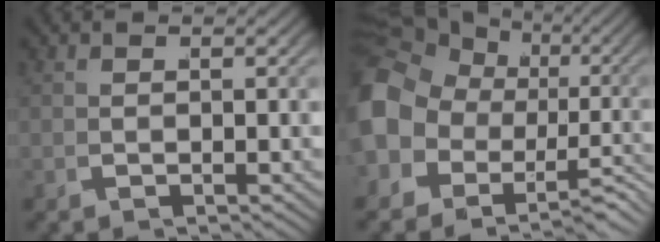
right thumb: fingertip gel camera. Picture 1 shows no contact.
{"total": 11.2, "force": [-1.1, 9.6, 5.7], "torque": [-0.120, -0.031, -0.015]}